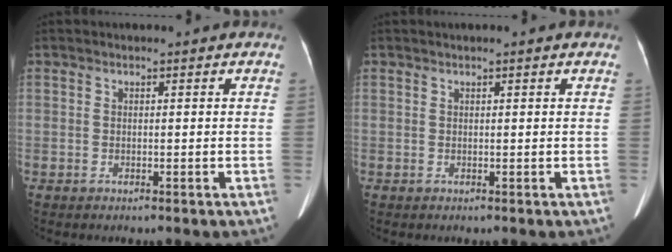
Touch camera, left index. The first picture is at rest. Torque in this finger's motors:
{"motor_torque": [-0.02, 0.05, -0.43, -0.14]}